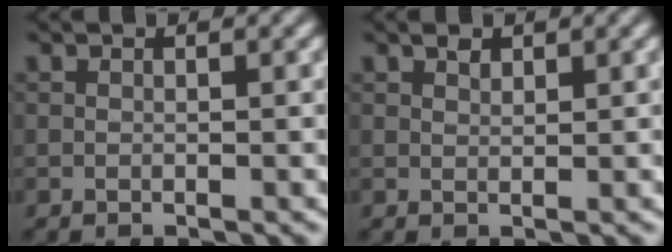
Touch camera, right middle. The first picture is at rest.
{"total": 0.9, "force": [0.7, 0.4, 0.3], "torque": [-0.007, 0.000, 0.014]}